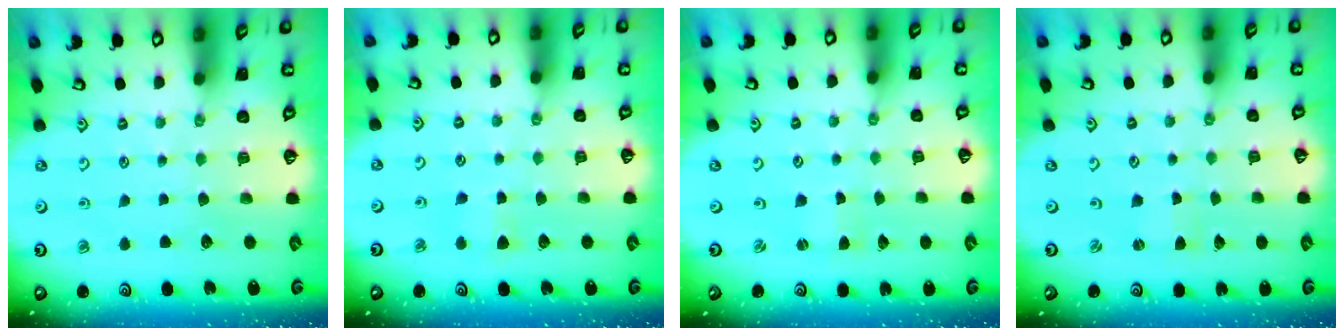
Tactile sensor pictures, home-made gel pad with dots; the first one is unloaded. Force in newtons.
{"total": 3.5, "press": 3.4, "slide": 0.5}
{"total": 0.6, "press": 0.6, "slide": 0.1}
{"total": 0.5, "press": 0.5, "slide": 0.1}